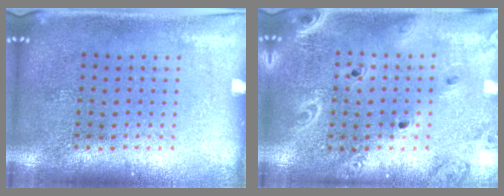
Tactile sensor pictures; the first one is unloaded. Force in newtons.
{"total": 2.1, "press": 1.9, "slide": 0.9}